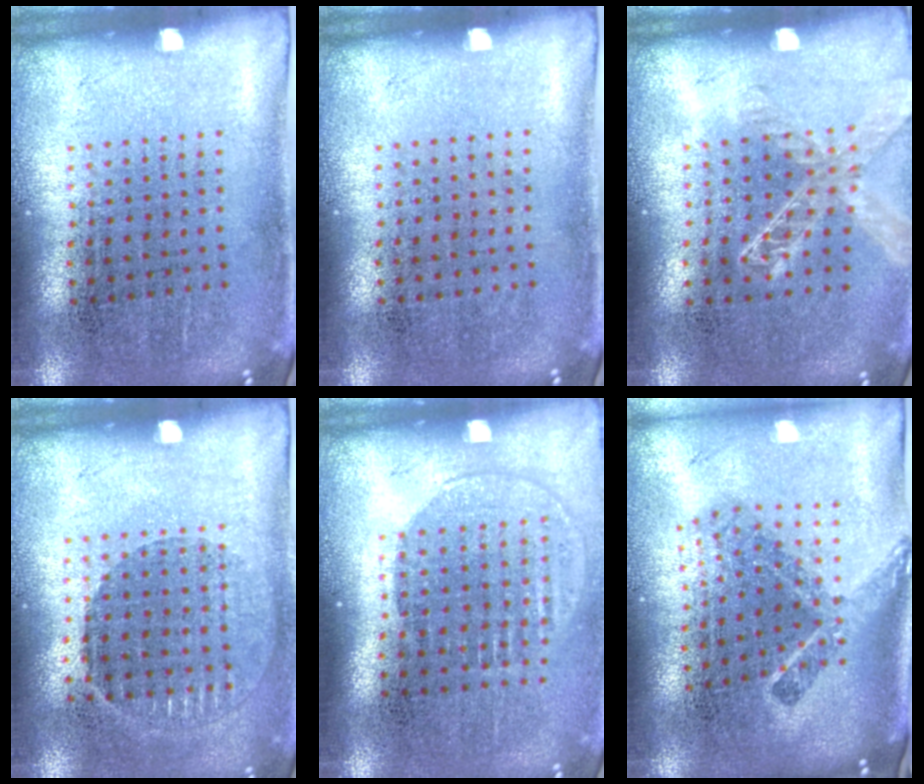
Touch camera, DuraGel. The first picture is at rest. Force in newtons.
{"total": 0.0}
{"total": 1.3, "press": 1.3, "slide": 0.2}
{"total": 1.0, "press": 0.9, "slide": 0.4}
{"total": 1.5, "press": 1.2, "slide": 0.8}
{"total": 2.2, "press": 1.5, "slide": 1.7}